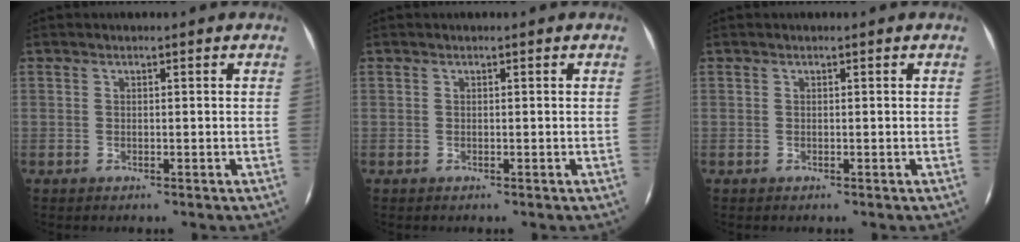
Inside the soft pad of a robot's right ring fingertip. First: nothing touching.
{"total": 0.0}
{"total": 0.0}